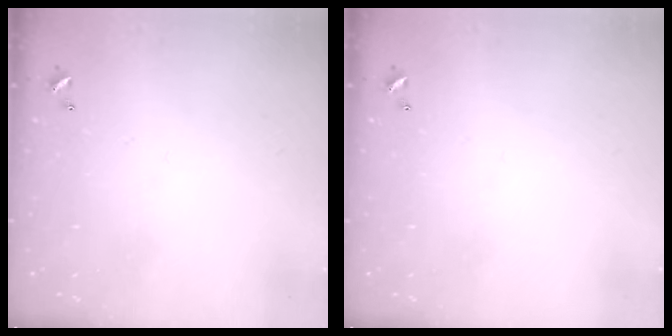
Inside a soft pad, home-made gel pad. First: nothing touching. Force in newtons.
{"total": 0.0}